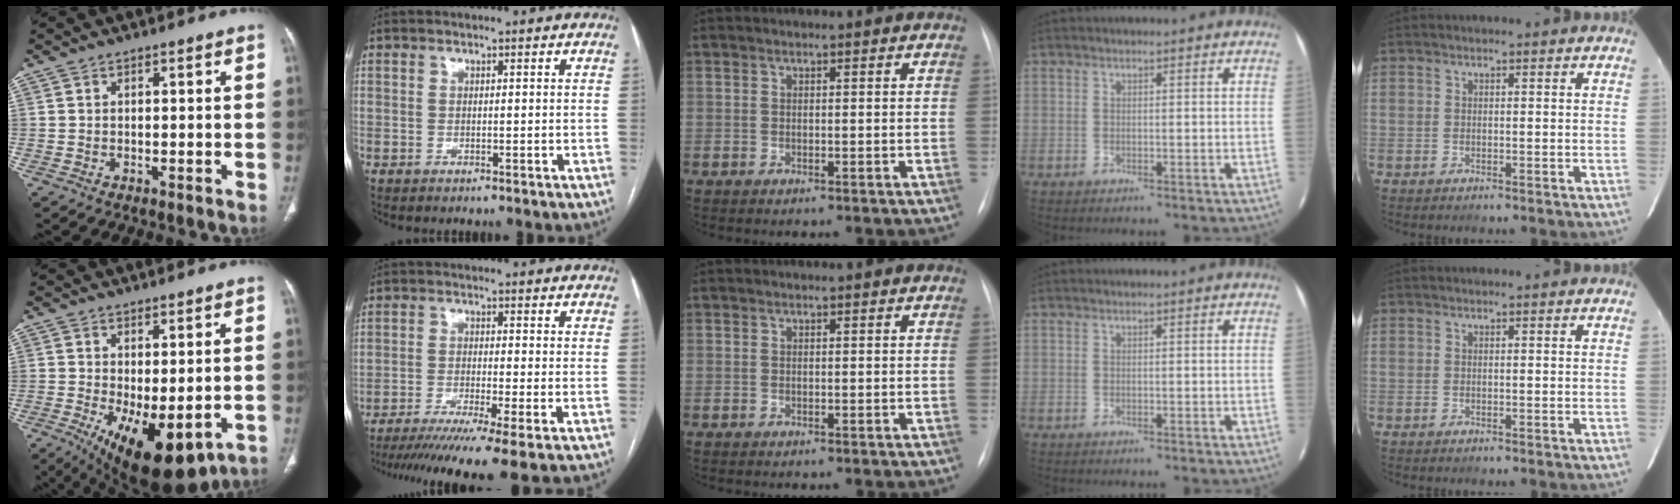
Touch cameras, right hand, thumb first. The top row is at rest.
{"thumb": {"total": 14.1, "force": [-4.6, 6.1, 11.8], "torque": [-0.179, -0.019, -0.049]}, "index": {"total": 13.4, "force": [-10.1, -0.9, 8.8], "torque": [-0.130, -0.032, -0.158]}}